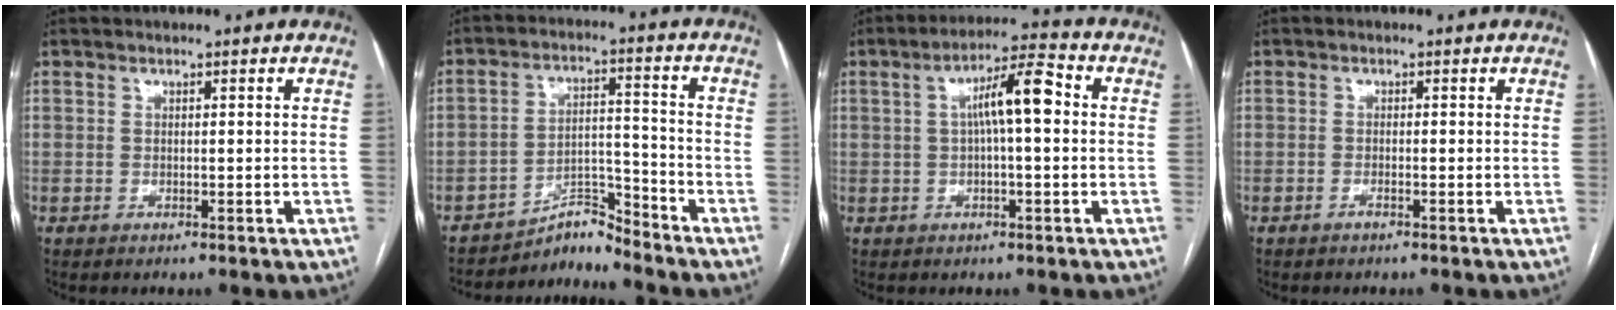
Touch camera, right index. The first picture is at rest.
{"total": 5.3, "force": [-5.3, 0.3, -0.6], "torque": [0.017, 0.028, -0.086]}
{"total": 7.9, "force": [1.0, 1.2, 7.8], "torque": [-0.132, 0.029, 0.013]}
{"total": 0.7, "force": [-0.5, 0.0, 0.5], "torque": [-0.011, 0.000, -0.010]}